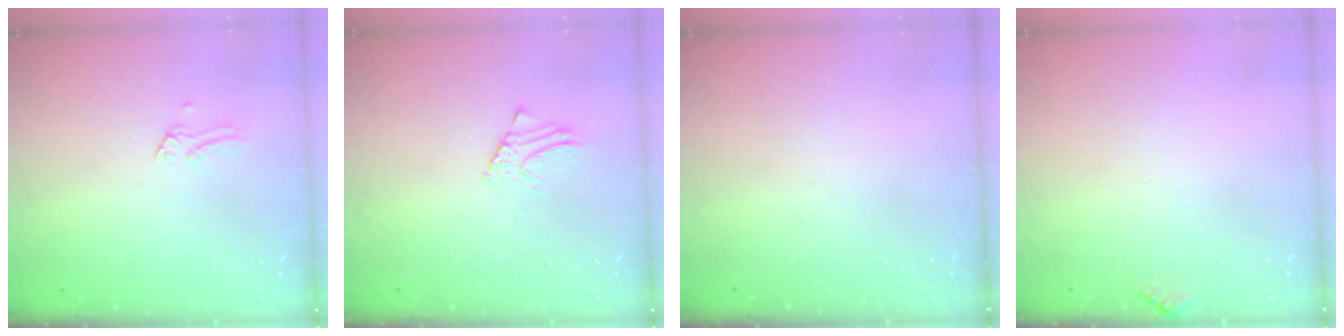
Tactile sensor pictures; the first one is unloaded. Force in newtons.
{"total": 2.4, "press": 2.4, "slide": 0.1}
{"total": 0.0}
{"total": 4.4, "press": 4.2, "slide": 1.5}